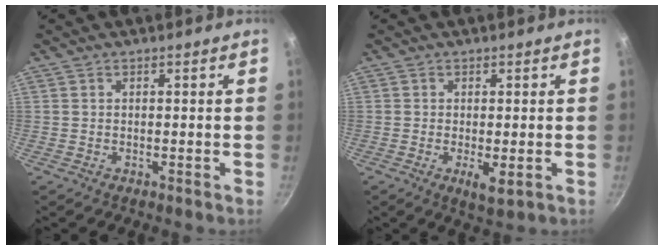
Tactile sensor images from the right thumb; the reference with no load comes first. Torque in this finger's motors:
{"motor_torque": [-0.24, 0.27, -0.11, -0.19, 0.11]}